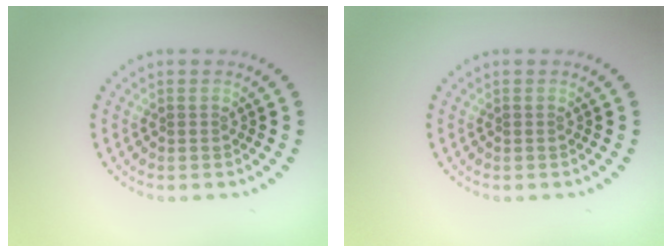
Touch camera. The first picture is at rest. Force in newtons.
{"total": 0.0}